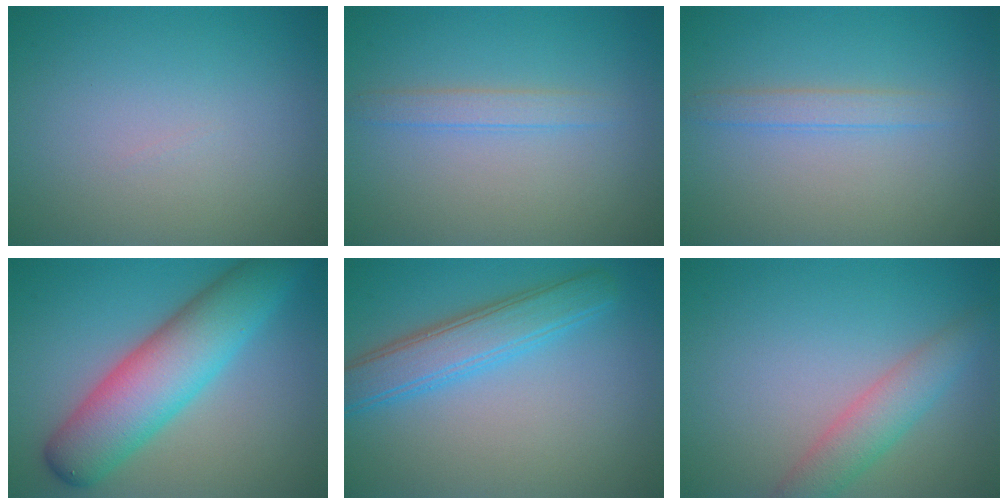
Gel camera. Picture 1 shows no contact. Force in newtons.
{"total": 1.8, "press": 1.8, "slide": 0.0}
{"total": 1.8, "press": 1.8, "slide": 0.0}
{"total": 8.5, "press": 8.5, "slide": 0.1}
{"total": 4.5, "press": 4.5, "slide": 0.2}
{"total": 3.4, "press": 3.4, "slide": 0.3}